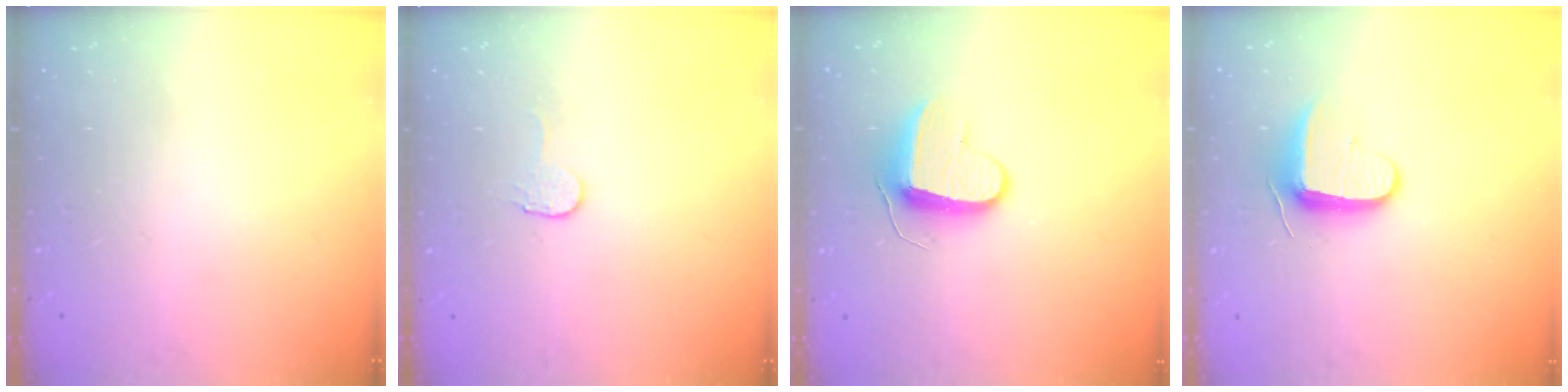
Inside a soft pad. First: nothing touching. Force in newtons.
{"total": 2.9, "press": 2.9, "slide": 0.3}
{"total": 9.0, "press": 9.0, "slide": 0.5}
{"total": 8.9, "press": 8.9, "slide": 0.9}